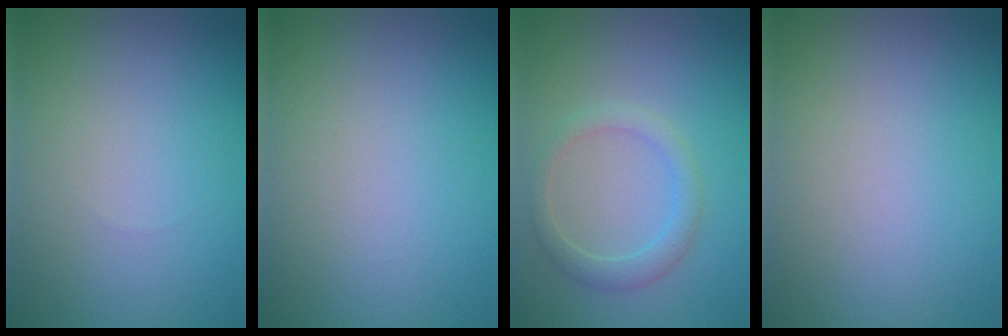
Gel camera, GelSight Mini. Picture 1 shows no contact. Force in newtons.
{"total": 0.0}
{"total": 2.3, "press": 2.3, "slide": 0.0}
{"total": 0.0}